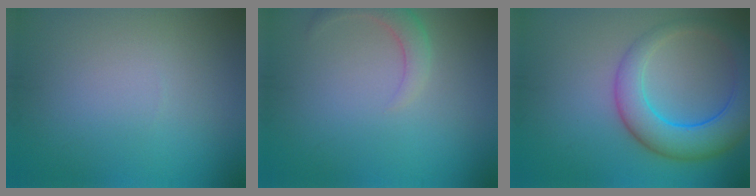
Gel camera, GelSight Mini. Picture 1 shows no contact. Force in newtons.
{"total": 2.2, "press": 2.2, "slide": 0.2}
{"total": 6.9, "press": 6.9, "slide": 0.4}